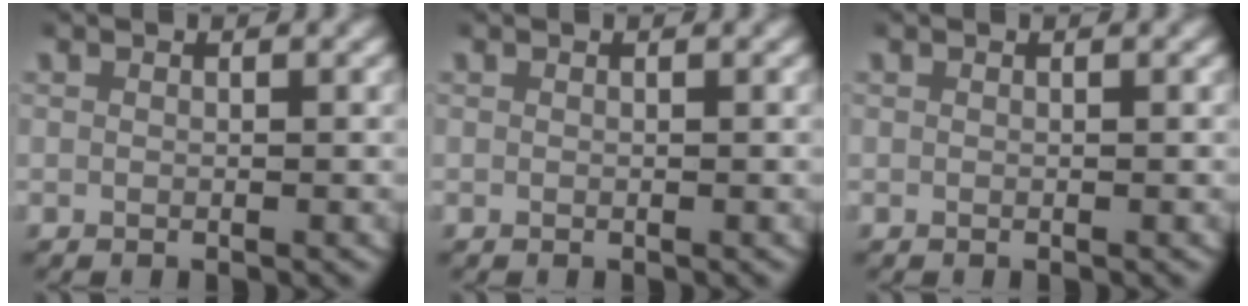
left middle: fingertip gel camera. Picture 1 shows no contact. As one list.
[{"total": 0.0}, {"total": 0.0}]